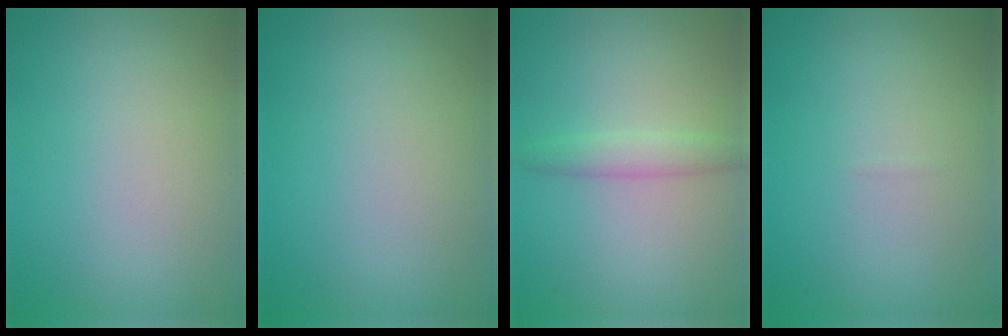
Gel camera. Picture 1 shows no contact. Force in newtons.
{"total": 0.0}
{"total": 1.8, "press": 1.8, "slide": 0.1}
{"total": 0.0}